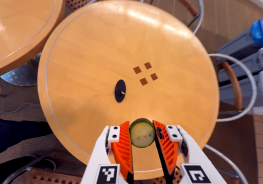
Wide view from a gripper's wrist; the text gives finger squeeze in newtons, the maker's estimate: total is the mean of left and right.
{"total": 9.2, "left": 9.0, "right": 9.3}